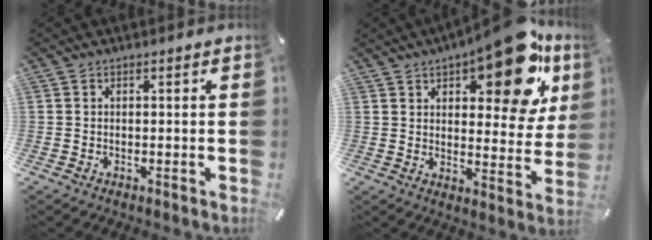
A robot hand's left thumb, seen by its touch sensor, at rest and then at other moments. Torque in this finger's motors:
{"motor_torque": [2.49, 2.52, 1.44, -1.33, 0.16]}